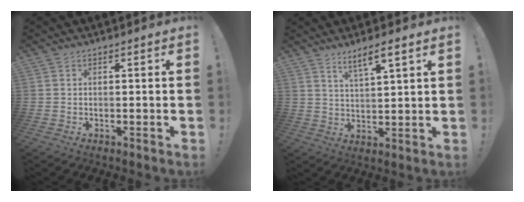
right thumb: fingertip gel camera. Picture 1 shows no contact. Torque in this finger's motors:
{"motor_torque": [0.12, 0.18, 0.13, 0.61, 0.01]}